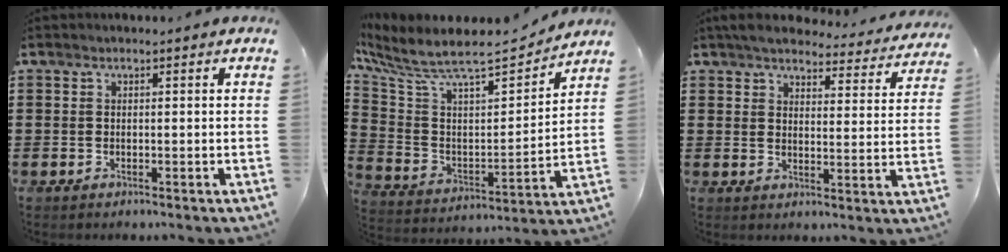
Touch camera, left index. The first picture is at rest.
{"total": 7.8, "force": [6.5, 1.9, 3.9], "torque": [-0.110, -0.052, 0.103]}
{"total": 4.7, "force": [4.5, 0.6, 1.3], "torque": [-0.046, -0.024, 0.078]}